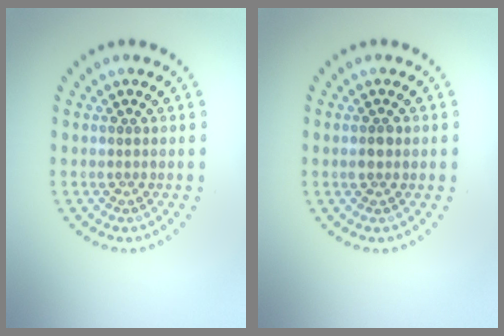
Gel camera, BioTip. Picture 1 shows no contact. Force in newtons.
{"total": 0.9, "press": 0.9, "slide": 0.0}